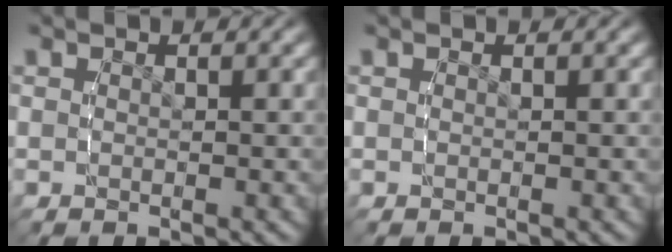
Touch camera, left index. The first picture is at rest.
{"total": 0.0}